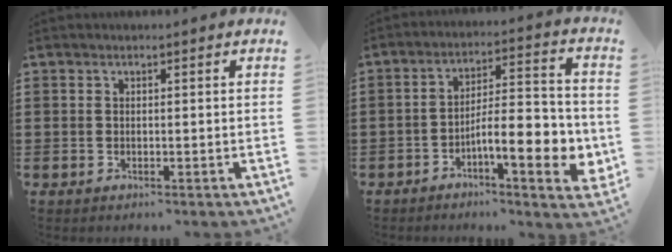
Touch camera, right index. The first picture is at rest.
{"total": 9.7, "force": [-3.7, 2.7, 8.6], "torque": [-0.117, -0.007, -0.065]}